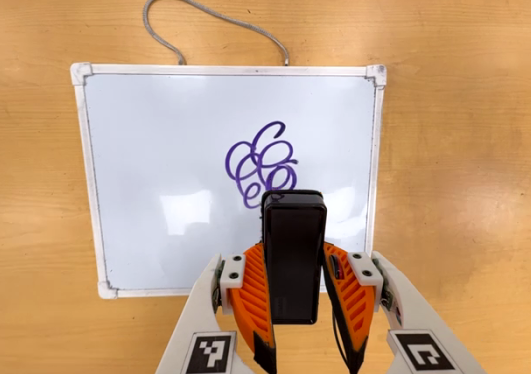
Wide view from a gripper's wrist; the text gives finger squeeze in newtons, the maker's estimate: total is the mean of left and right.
{"total": 4.0, "left": 2.7, "right": 5.4}